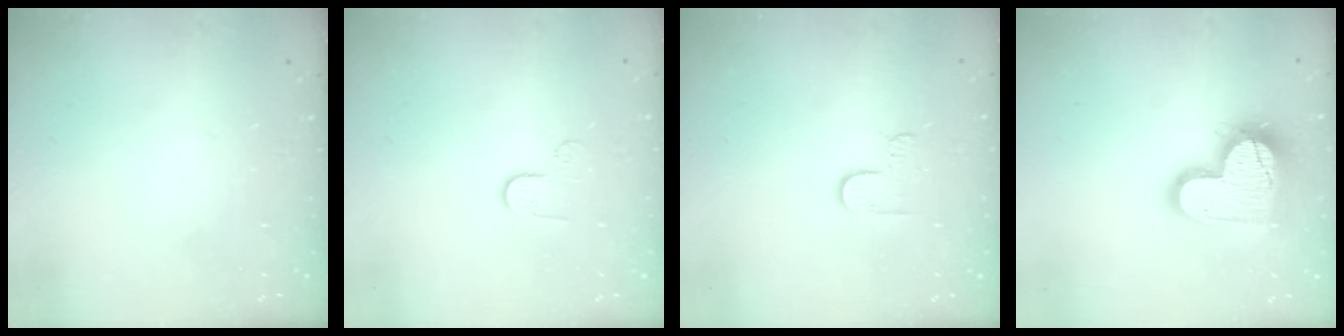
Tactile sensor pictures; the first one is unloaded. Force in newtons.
{"total": 4.6, "press": 4.6, "slide": 0.5}
{"total": 4.7, "press": 4.7, "slide": 0.4}
{"total": 17.4, "press": 17.3, "slide": 1.3}